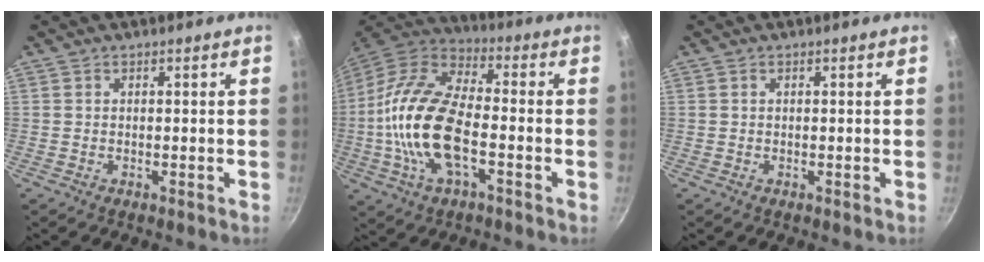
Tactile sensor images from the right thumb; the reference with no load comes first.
{"total": 18.9, "force": [-3.5, 8.9, 16.2], "torque": [-0.332, 0.025, -0.068]}
{"total": 0.0}